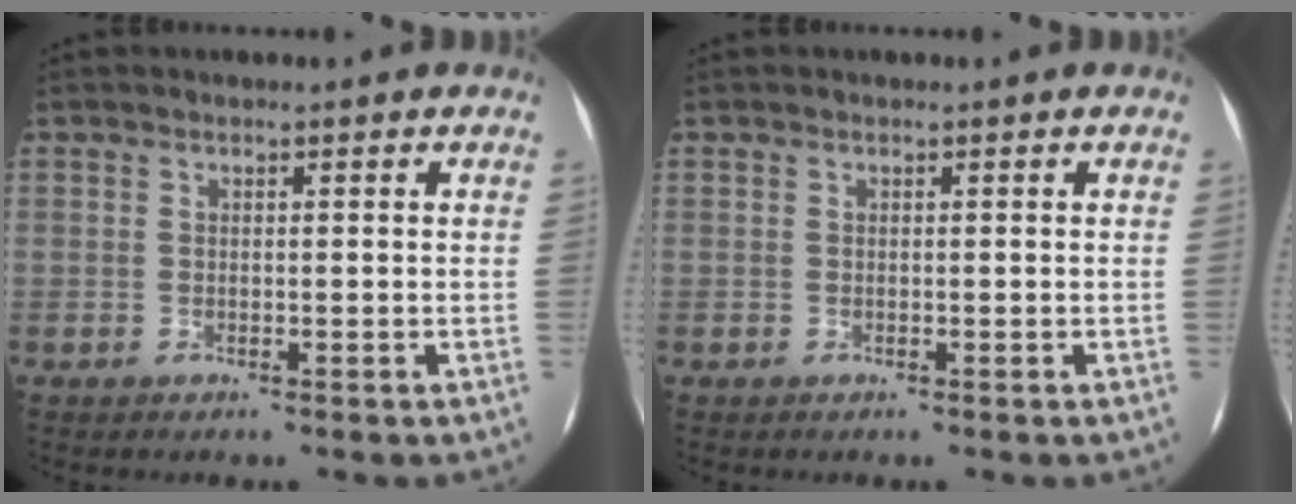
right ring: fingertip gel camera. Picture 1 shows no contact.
{"total": 0.0}